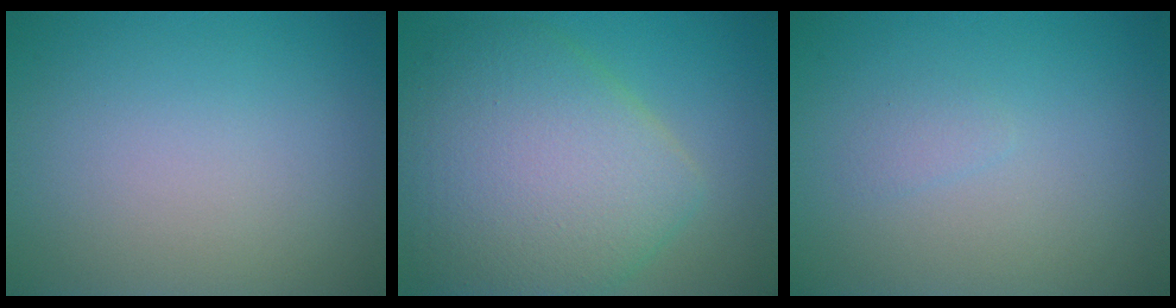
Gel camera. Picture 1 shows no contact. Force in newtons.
{"total": 9.7, "press": 9.7, "slide": 0.4}
{"total": 0.7, "press": 0.7, "slide": 0.0}